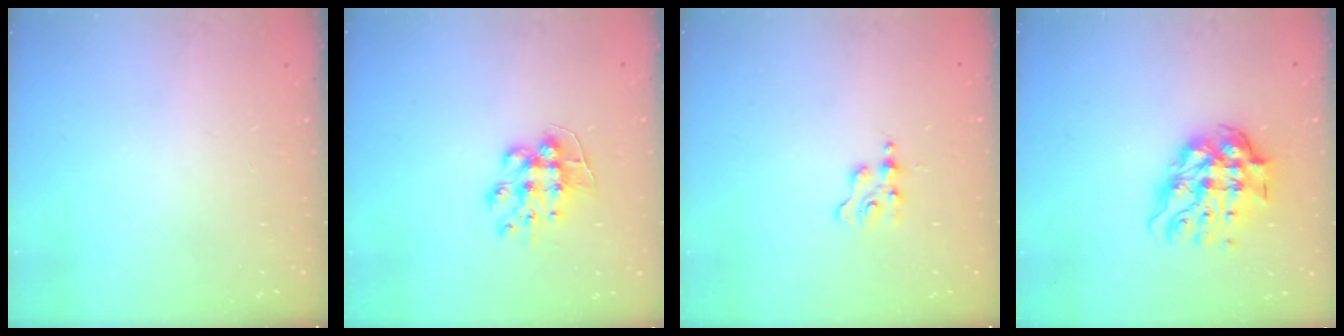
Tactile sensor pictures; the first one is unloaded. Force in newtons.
{"total": 9.0, "press": 9.0, "slide": 0.1}
{"total": 2.0, "press": 2.0, "slide": 0.2}
{"total": 12.4, "press": 12.4, "slide": 1.1}